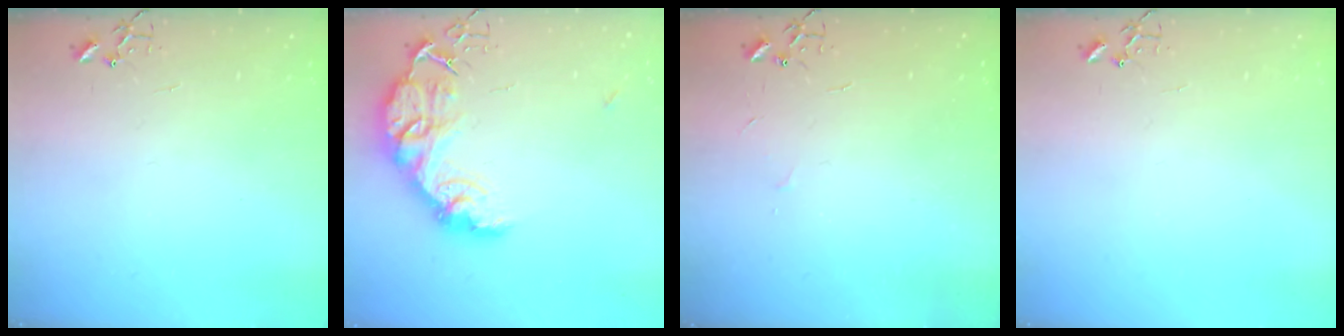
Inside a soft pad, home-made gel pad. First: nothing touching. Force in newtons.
{"total": 16.0, "press": 16.0, "slide": 1.1}
{"total": 2.3, "press": 2.3, "slide": 0.3}
{"total": 0.0}